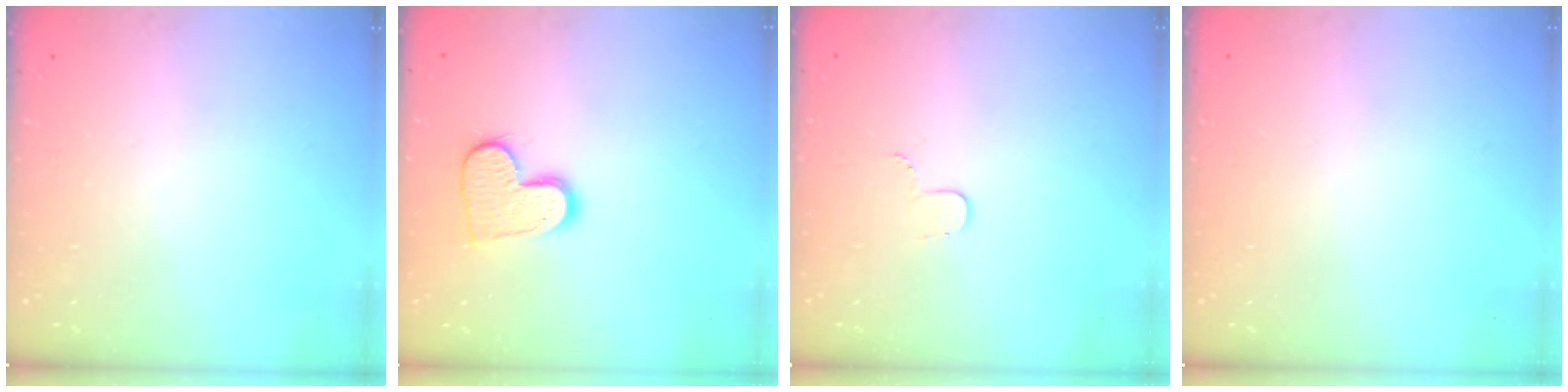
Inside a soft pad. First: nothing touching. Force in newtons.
{"total": 12.0, "press": 11.9, "slide": 0.8}
{"total": 3.5, "press": 3.5, "slide": 0.4}
{"total": 0.8, "press": 0.8, "slide": 0.1}